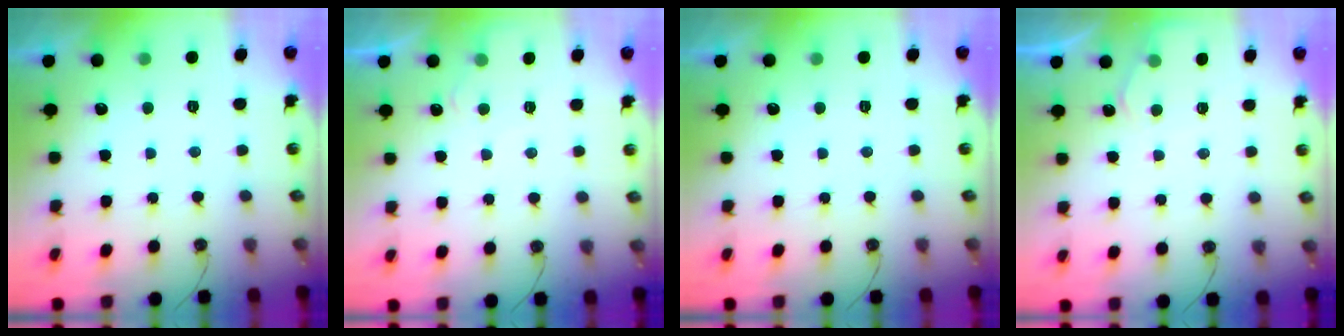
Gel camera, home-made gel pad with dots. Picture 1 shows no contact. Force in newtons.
{"total": 5.0, "press": 4.9, "slide": 0.5}
{"total": 0.0}
{"total": 4.4, "press": 4.4, "slide": 0.6}